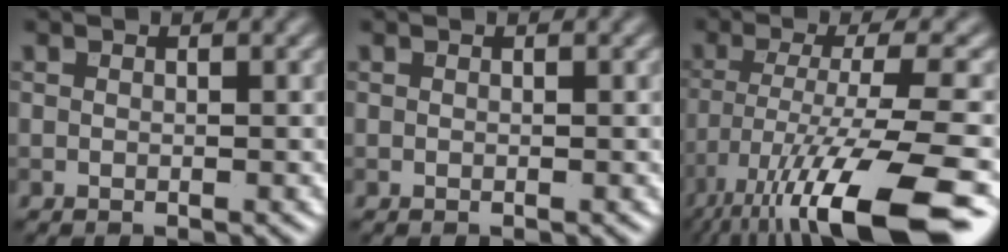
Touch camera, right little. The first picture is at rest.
{"total": 0.0}
{"total": 13.7, "force": [-8.2, 2.7, 10.7], "torque": [-0.181, -0.011, -0.137]}